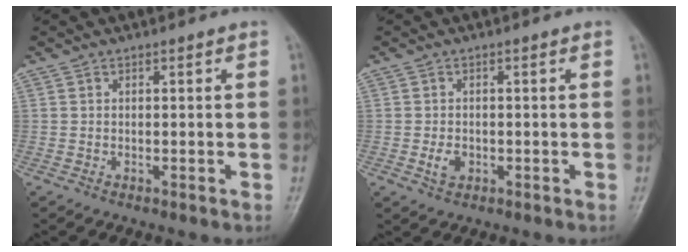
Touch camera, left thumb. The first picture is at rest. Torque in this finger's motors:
{"motor_torque": [0.17, 0.31, 0.34, 0.09, 0.02]}